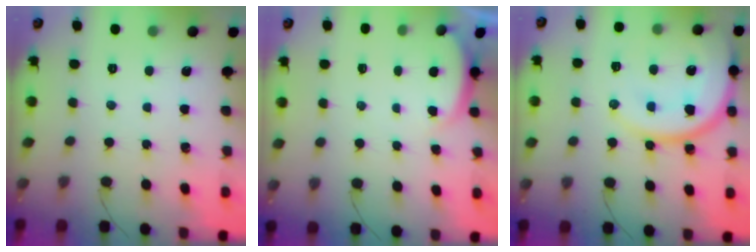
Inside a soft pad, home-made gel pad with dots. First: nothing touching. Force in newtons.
{"total": 2.4, "press": 2.4, "slide": 0.6}
{"total": 18.7, "press": 18.5, "slide": 3.1}